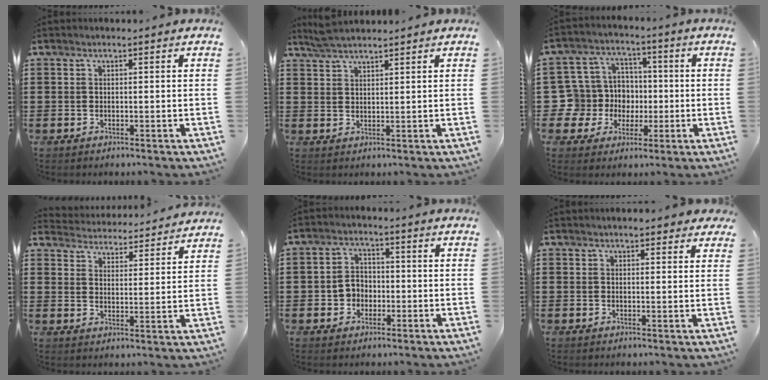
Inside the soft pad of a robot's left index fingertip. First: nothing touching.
{"total": 3.2, "force": [3.0, 0.3, 1.0], "torque": [-0.028, 0.000, 0.058]}
{"total": 9.4, "force": [-0.5, 9.3, 1.7], "torque": [-0.100, 0.000, -0.006]}
{"total": 4.4, "force": [4.4, -0.2, -0.5], "torque": [-0.016, -0.036, 0.072]}
{"total": 3.7, "force": [-1.3, 3.1, 1.4], "torque": [-0.036, 0.007, -0.028]}
{"total": 2.0, "force": [1.7, 0.6, 0.7], "torque": [-0.018, 0.007, 0.032]}